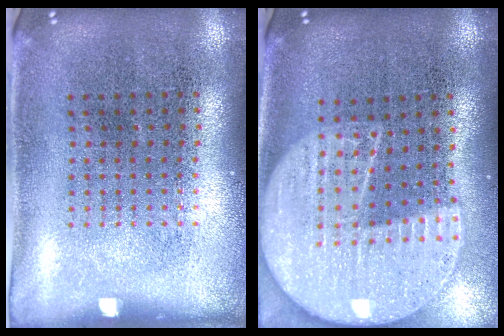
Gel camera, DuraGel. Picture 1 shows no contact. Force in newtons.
{"total": 2.3, "press": 2.0, "slide": 1.1}